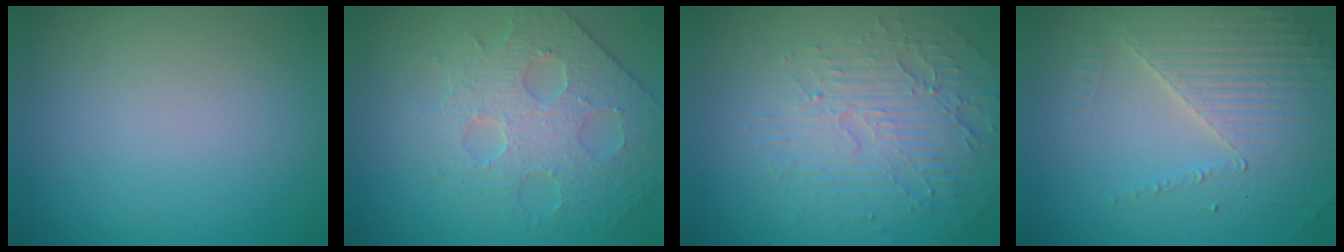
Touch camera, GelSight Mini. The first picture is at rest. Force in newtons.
{"total": 4.2, "press": 4.2, "slide": 0.3}
{"total": 5.3, "press": 3.4, "slide": 4.0}
{"total": 4.5, "press": 3.9, "slide": 2.2}